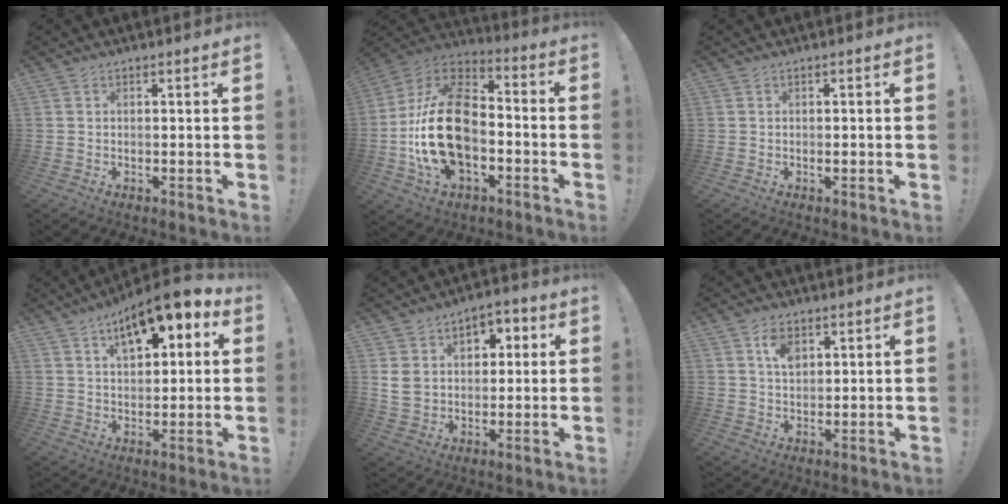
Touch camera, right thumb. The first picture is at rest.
{"total": 25.4, "force": [-3.8, 16.3, 19.0], "torque": [-0.367, 0.038, -0.053]}
{"total": 0.5, "force": [0.1, 0.2, 0.4], "torque": [0.001, -0.002, 0.000]}
{"total": 11.1, "force": [6.5, 4.6, 7.8], "torque": [-0.115, -0.037, 0.112]}
{"total": 10.4, "force": [2.3, 8.7, 5.1], "torque": [-0.071, -0.002, 0.050]}
{"total": 5.7, "force": [2.5, 3.6, 3.7], "torque": [-0.050, -0.010, 0.042]}